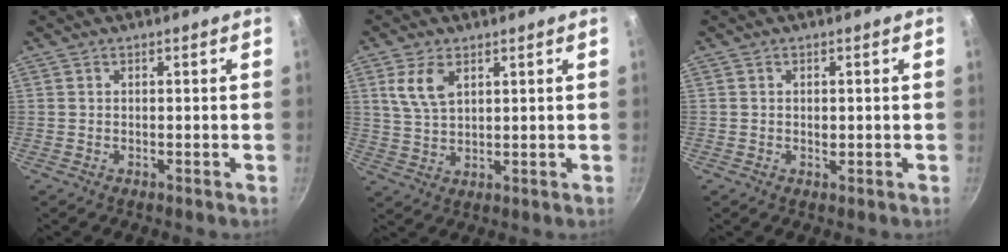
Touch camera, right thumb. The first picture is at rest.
{"total": 6.6, "force": [2.9, 3.5, 4.8], "torque": [-0.088, -0.010, 0.060]}
{"total": 1.1, "force": [0.0, 0.8, 0.8], "torque": [-0.011, 0.000, 0.001]}